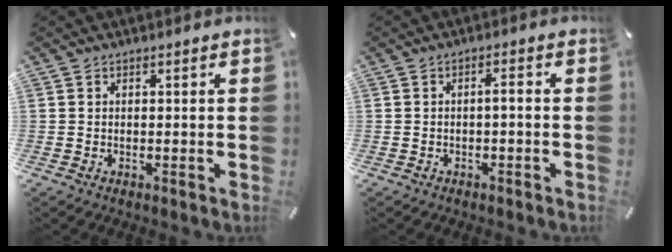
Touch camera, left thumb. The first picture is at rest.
{"total": 2.1, "force": [-0.9, 0.5, 1.8], "torque": [-0.033, 0.006, -0.019]}